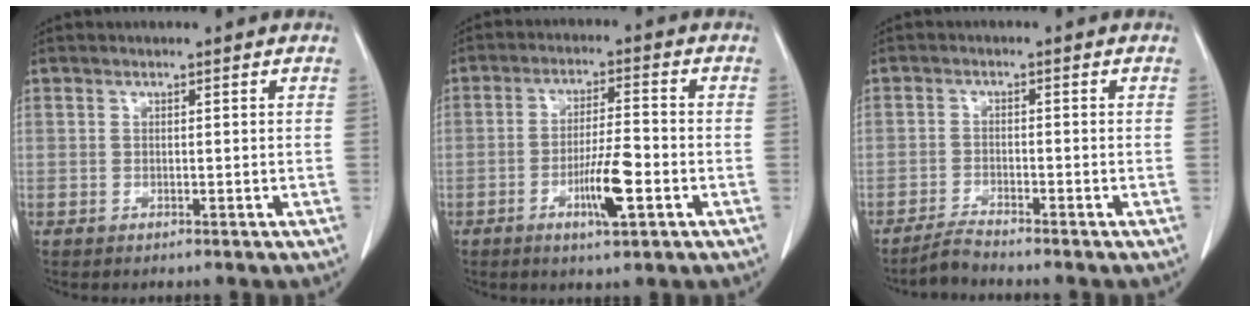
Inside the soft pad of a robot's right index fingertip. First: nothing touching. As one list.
[{"total": 7.2, "force": [-2.8, 0.9, 6.6], "torque": [-0.122, -0.004, -0.047]}, {"total": 2.6, "force": [-2.5, -0.7, 0.4], "torque": [-0.012, -0.013, -0.051]}]